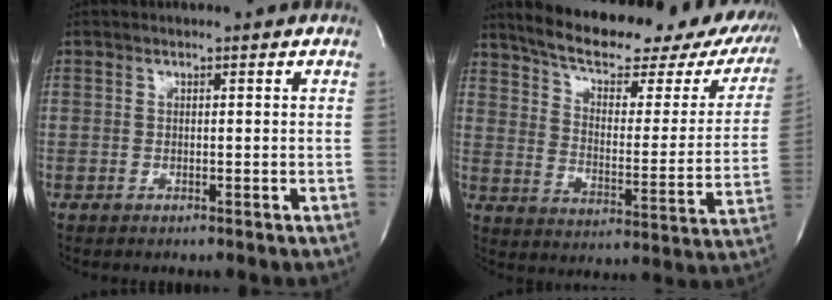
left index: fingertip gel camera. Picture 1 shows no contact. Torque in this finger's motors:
{"motor_torque": [0.32, -0.32, 0.41, 0.09]}